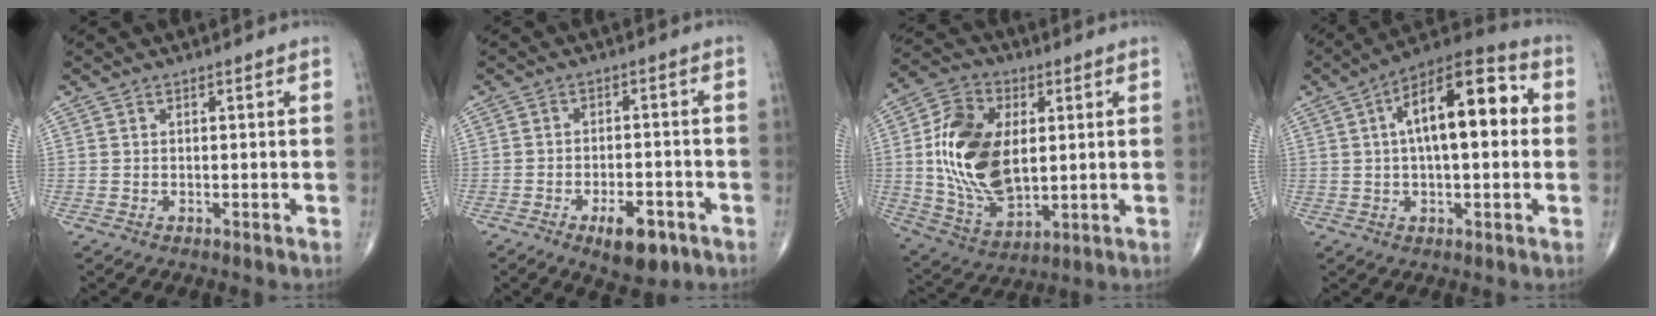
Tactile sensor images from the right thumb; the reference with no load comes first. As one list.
[{"total": 7.9, "force": [-4.2, 3.6, 5.7], "torque": [-0.073, 0.016, -0.058]}, {"total": 18.8, "force": [1.9, 11.5, 14.8], "torque": [-0.266, -0.011, 0.044]}, {"total": 16.2, "force": [2.7, 6.8, 14.4], "torque": [-0.211, 0.029, 0.031]}]